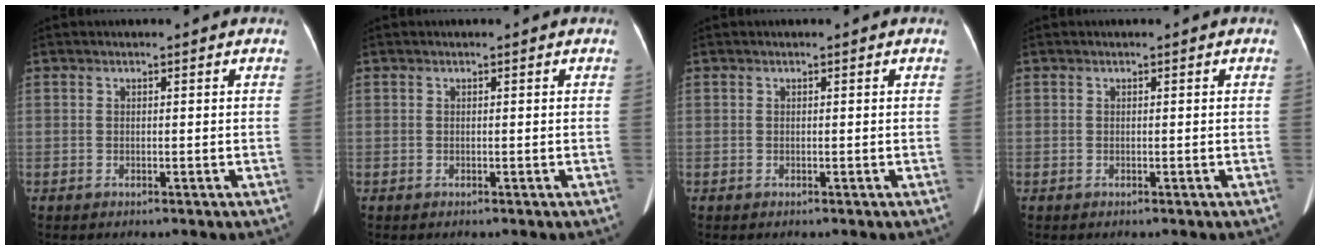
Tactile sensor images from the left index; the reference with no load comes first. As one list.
[{"total": 0.0}, {"total": 0.0}, {"total": 0.0}]